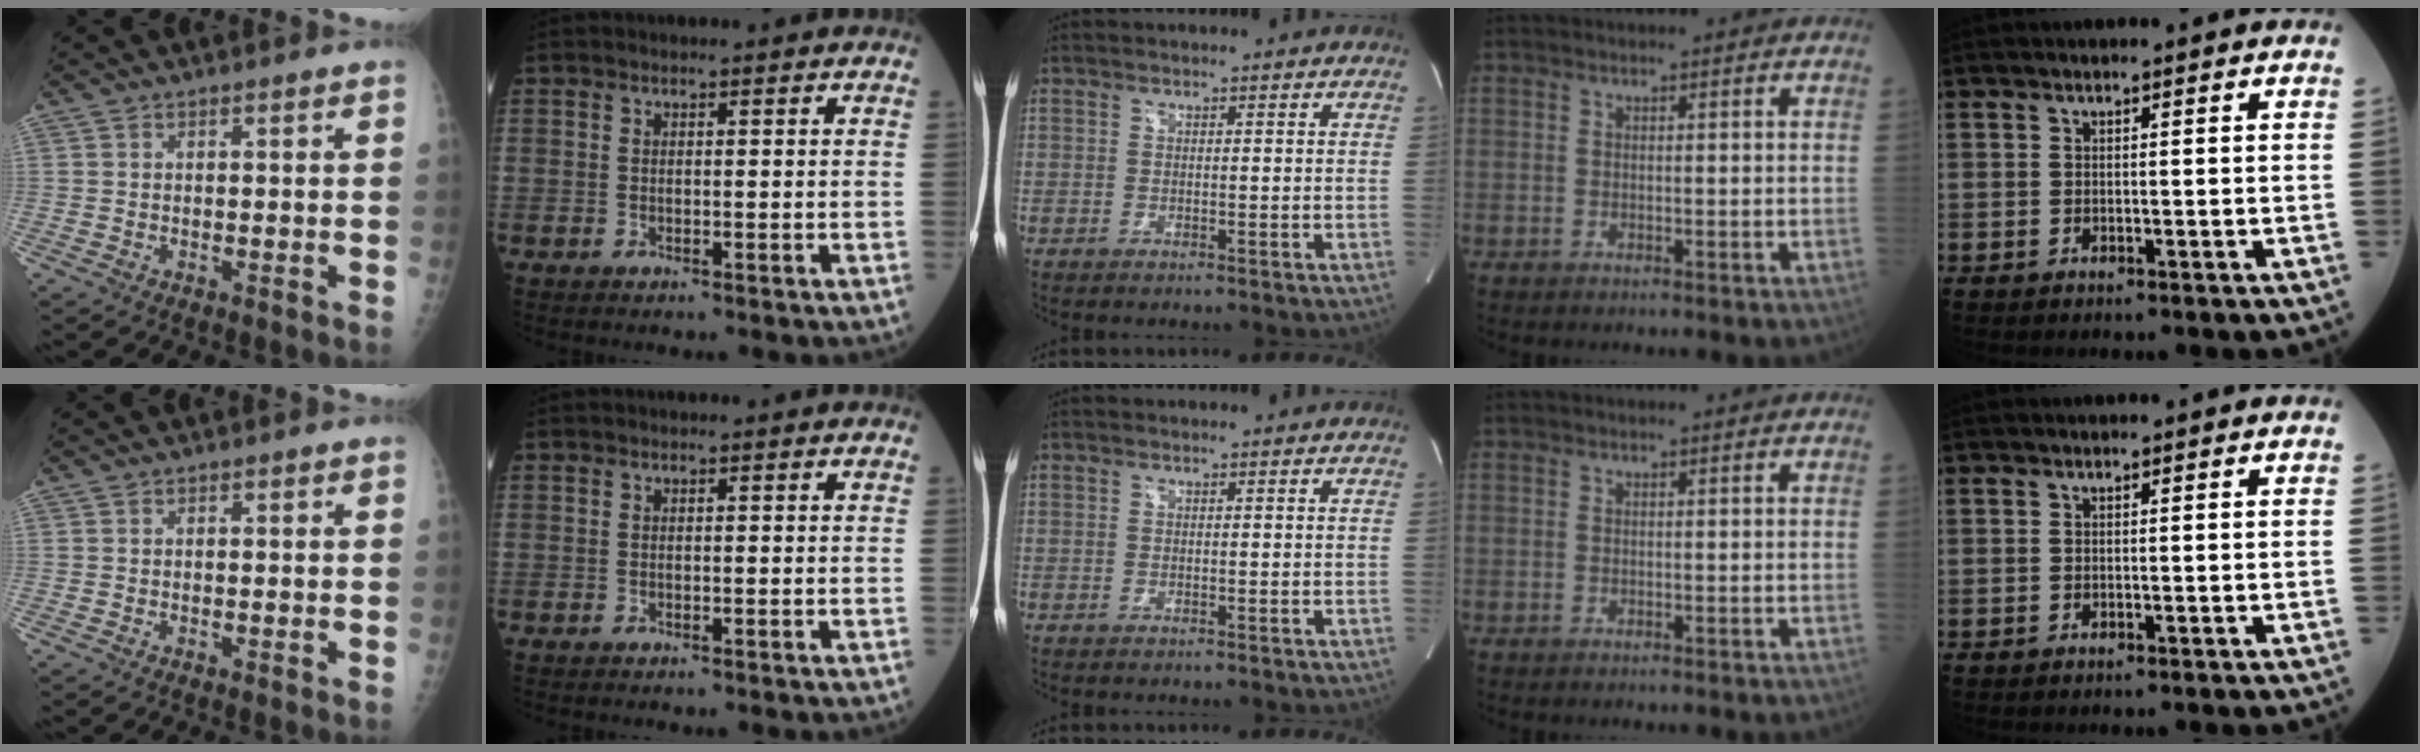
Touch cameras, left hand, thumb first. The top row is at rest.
{}